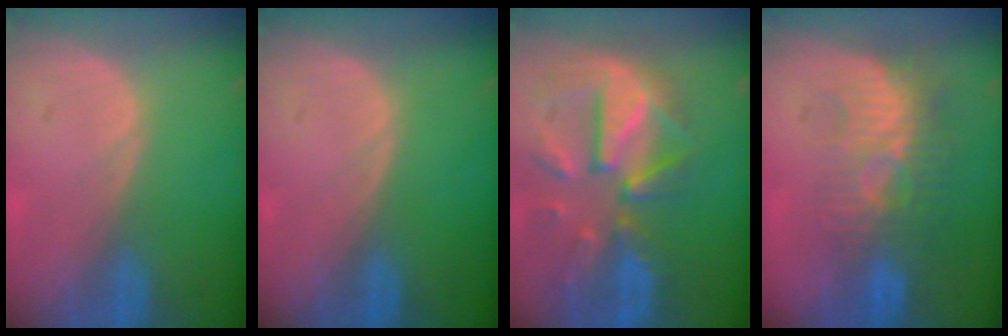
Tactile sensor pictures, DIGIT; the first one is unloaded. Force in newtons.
{"total": 0.0}
{"total": 12.1, "press": 10.6, "slide": 5.9}
{"total": 9.4, "press": 8.4, "slide": 4.1}